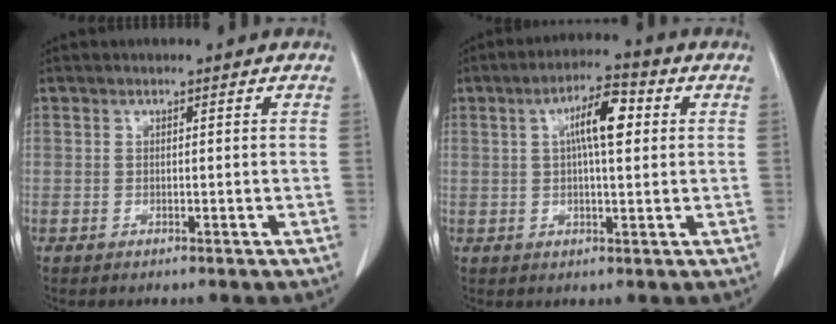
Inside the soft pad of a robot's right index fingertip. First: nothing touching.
{"total": 7.3, "force": [1.8, 1.7, 6.9], "torque": [-0.121, 0.018, 0.027]}